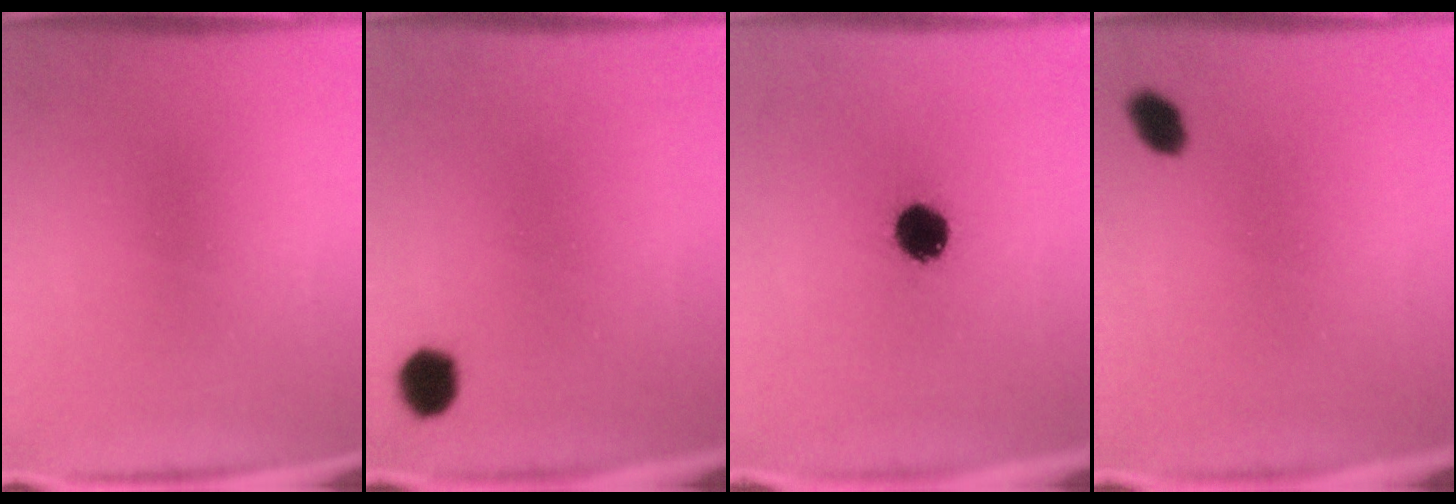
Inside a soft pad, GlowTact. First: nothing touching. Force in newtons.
{"total": 3.2}
{"total": 8.4}
{"total": 3.1}